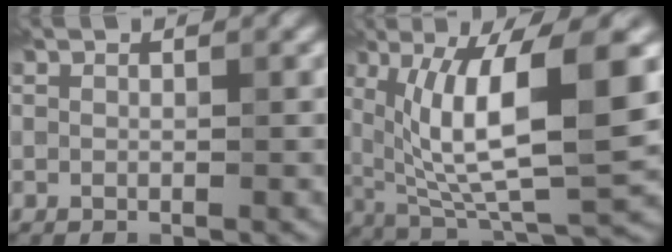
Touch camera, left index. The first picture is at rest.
{"total": 11.3, "force": [2.1, 3.2, 10.6], "torque": [-0.178, -0.007, 0.042]}